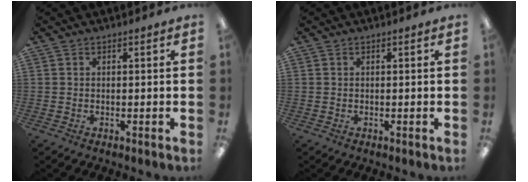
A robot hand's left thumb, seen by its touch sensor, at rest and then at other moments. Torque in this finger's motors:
{"motor_torque": [-0.01, 0.01, -0.23, -0.17, 0.00]}